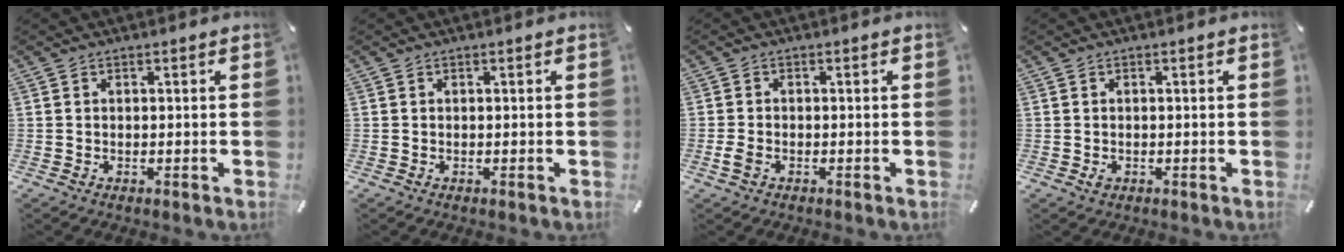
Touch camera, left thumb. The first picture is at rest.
{"total": 0.0}
{"total": 2.2, "force": [-0.9, 1.3, 1.6], "torque": [-0.041, -0.002, -0.018]}
{"total": 0.9, "force": [-0.3, 0.7, 0.5], "torque": [-0.010, 0.000, -0.006]}